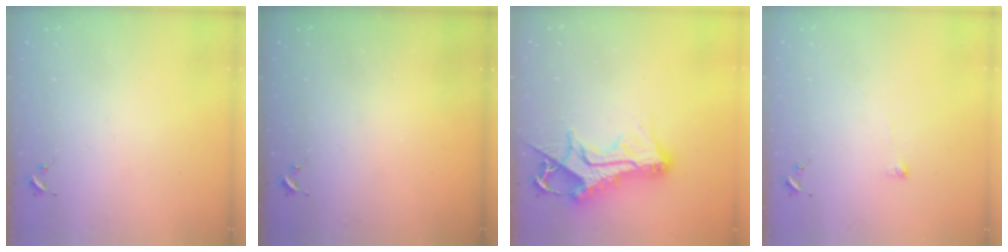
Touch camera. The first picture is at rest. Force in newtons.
{"total": 0.0}
{"total": 17.3, "press": 17.2, "slide": 1.5}
{"total": 4.6, "press": 4.6, "slide": 0.6}